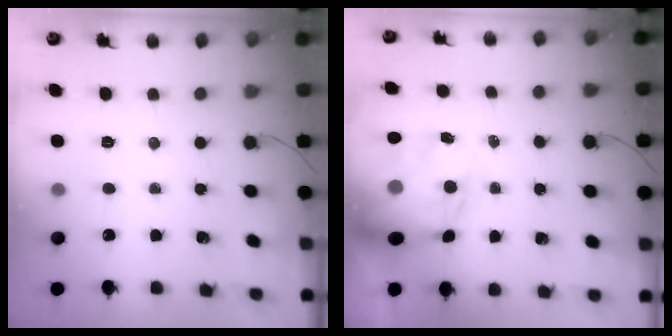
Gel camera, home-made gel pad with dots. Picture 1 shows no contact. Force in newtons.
{"total": 15.0, "press": 14.6, "slide": 3.4}